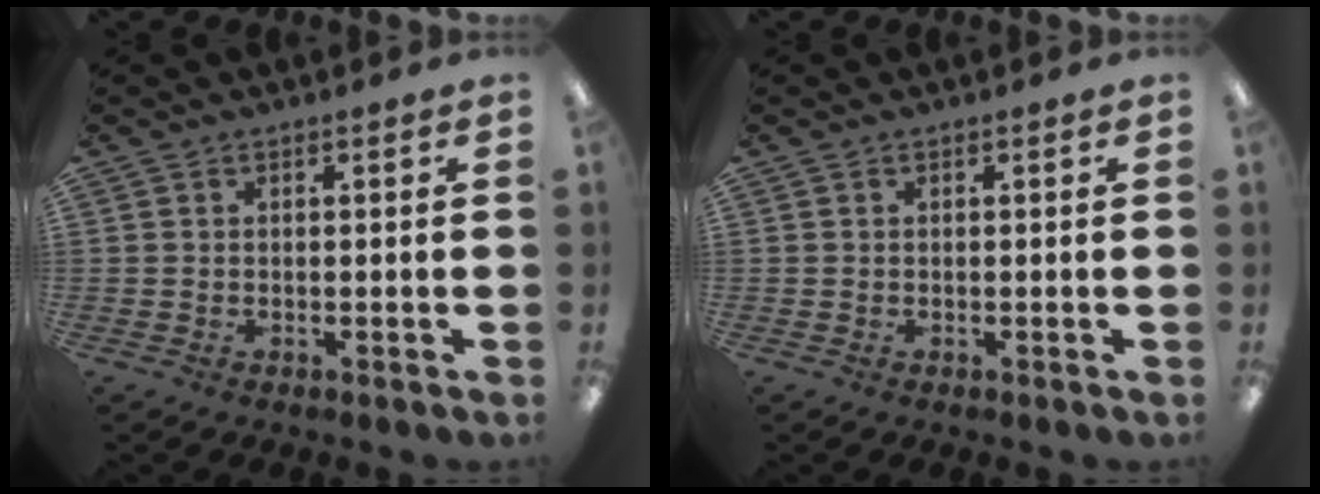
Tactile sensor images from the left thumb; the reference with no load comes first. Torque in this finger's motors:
{"motor_torque": [0.01, 0.00, -0.15, 0.14, 0.00]}